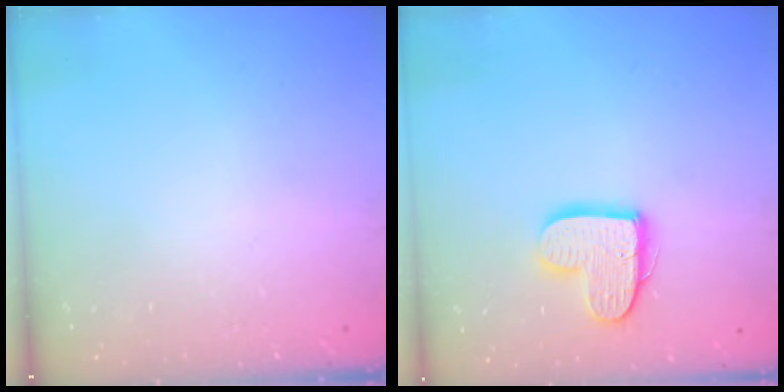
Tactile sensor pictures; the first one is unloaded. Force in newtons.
{"total": 13.4, "press": 13.3, "slide": 1.2}